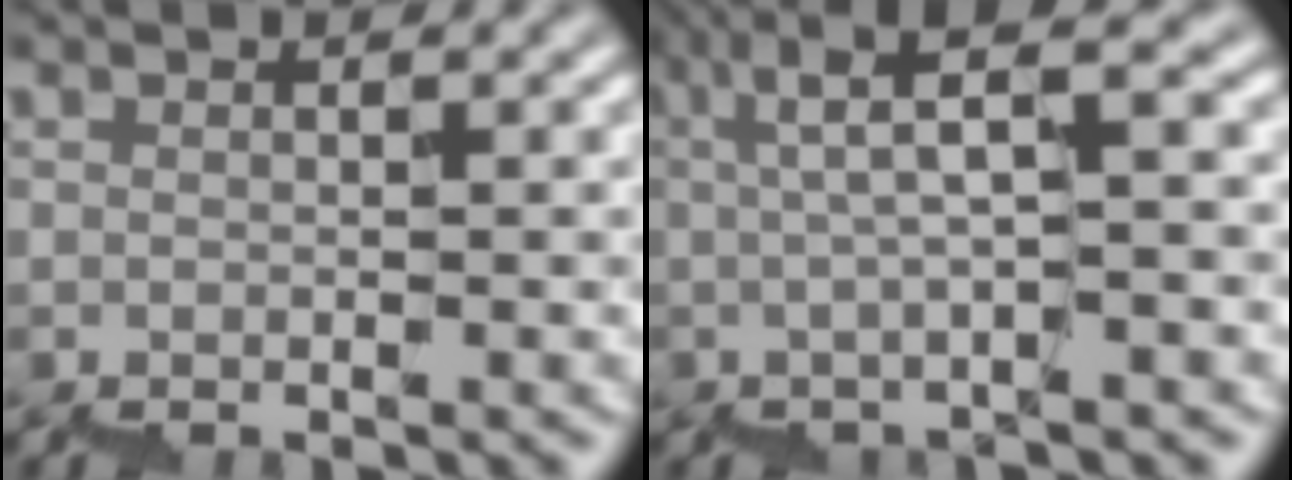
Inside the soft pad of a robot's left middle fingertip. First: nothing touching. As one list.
[{"total": 6.5, "force": [2.2, 1.2, 6.0], "torque": [-0.081, 0.031, 0.031]}]